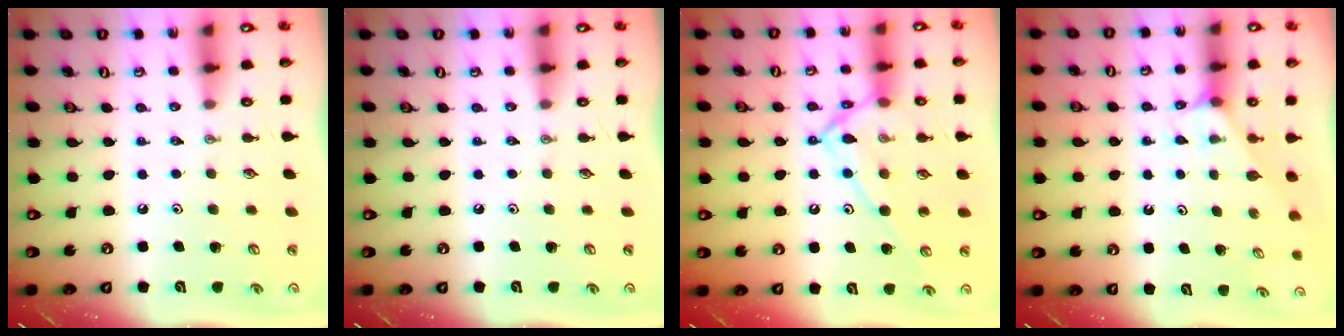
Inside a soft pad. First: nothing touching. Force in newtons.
{"total": 0.0}
{"total": 14.8, "press": 14.8, "slide": 1.0}
{"total": 2.1, "press": 2.1, "slide": 0.4}